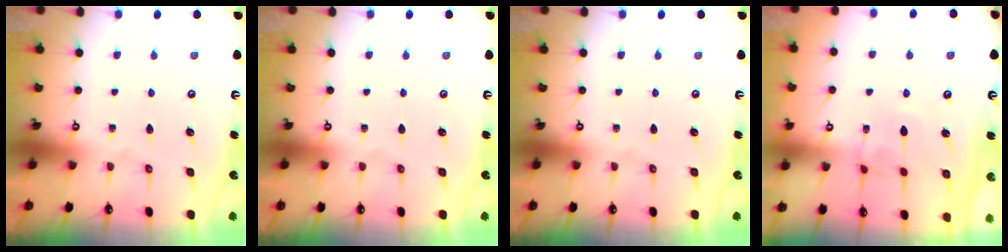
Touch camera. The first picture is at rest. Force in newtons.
{"total": 0.0}
{"total": 0.0}
{"total": 1.2, "press": 1.2, "slide": 0.4}